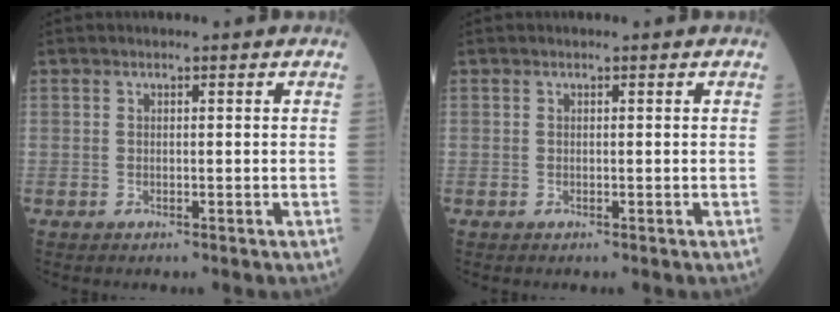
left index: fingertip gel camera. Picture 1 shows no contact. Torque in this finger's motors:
{"motor_torque": [-0.08, 0.08, -0.02, 0.00]}